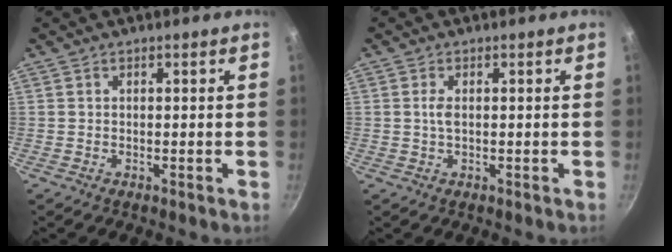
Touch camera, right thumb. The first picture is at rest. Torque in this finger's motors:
{"motor_torque": [0.40, 0.23, 0.35, -0.16, -0.02]}